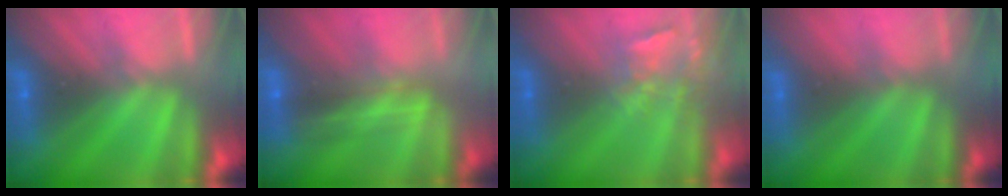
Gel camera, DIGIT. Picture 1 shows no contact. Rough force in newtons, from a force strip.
{"total": 2.4}
{"total": 3.8}
{"total": 2.6}